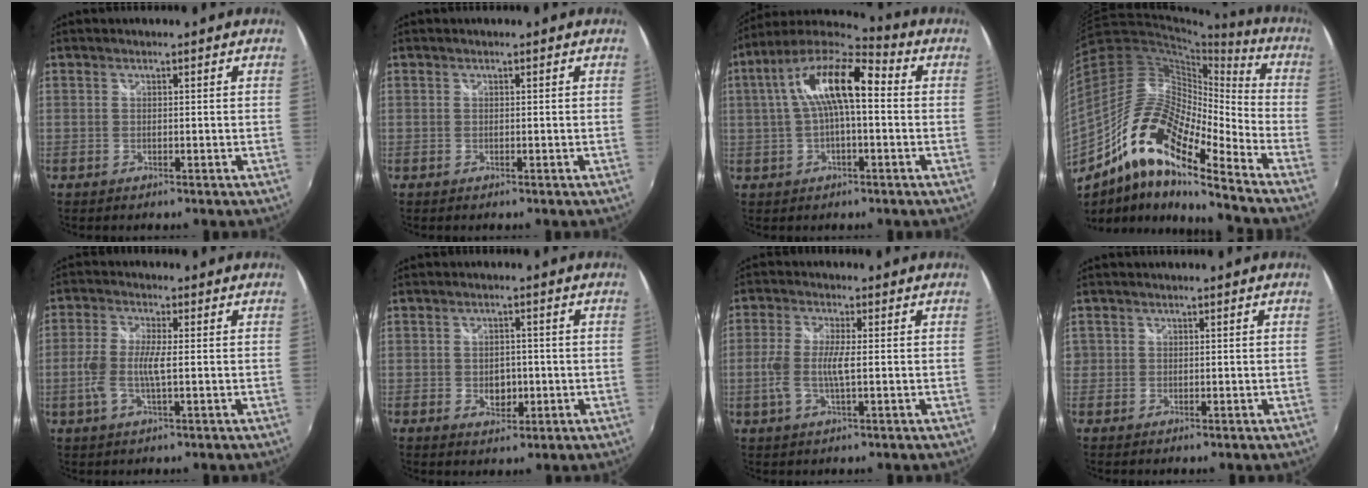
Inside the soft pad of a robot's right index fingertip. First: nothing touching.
{"total": 0.0}
{"total": 14.3, "force": [1.7, 4.7, 13.4], "torque": [-0.248, 0.027, 0.021]}
{"total": 19.0, "force": [-11.7, 5.1, 14.1], "torque": [-0.248, -0.012, -0.237]}
{"total": 6.8, "force": [-0.8, 2.0, 6.5], "torque": [-0.138, -0.001, -0.017]}
{"total": 4.7, "force": [-0.8, 3.4, 3.1], "torque": [-0.051, -0.003, -0.011]}
{"total": 6.5, "force": [-0.7, 1.8, 6.2], "torque": [-0.130, -0.003, -0.016]}
{"total": 1.4, "force": [0.2, 1.4, 0.1], "torque": [-0.001, 0.000, 0.000]}